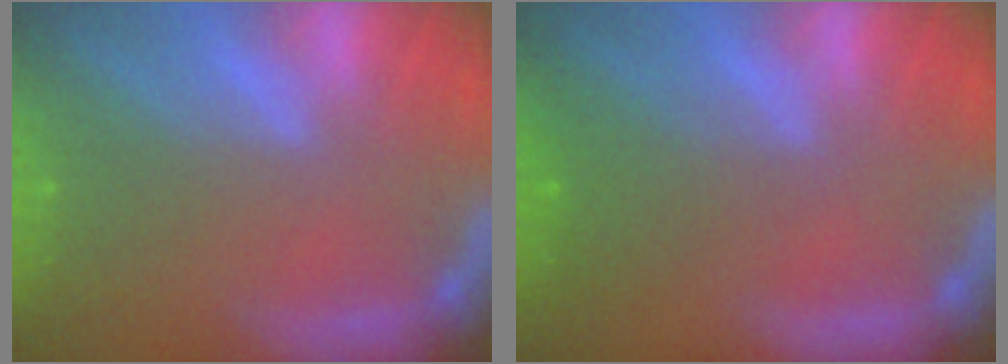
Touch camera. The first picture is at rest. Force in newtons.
{"total": 2.4}